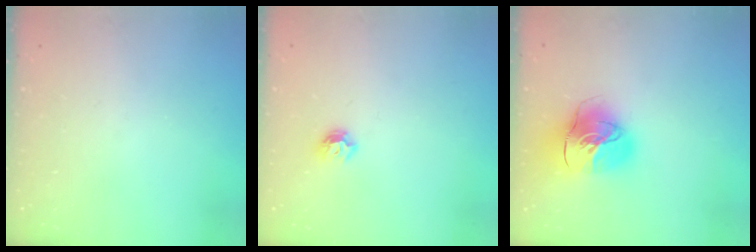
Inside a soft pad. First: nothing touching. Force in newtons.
{"total": 6.4, "press": 6.4, "slide": 0.7}
{"total": 18.0, "press": 17.9, "slide": 2.5}